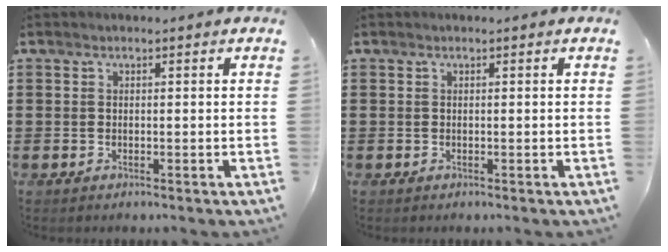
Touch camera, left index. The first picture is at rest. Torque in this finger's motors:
{"motor_torque": [-0.01, 0.00, 0.00, -0.01]}